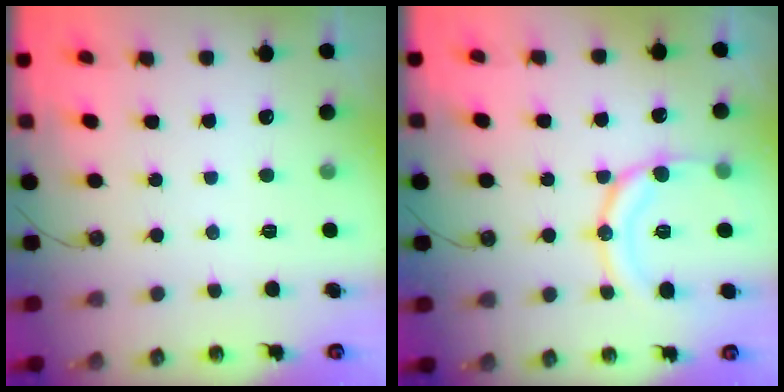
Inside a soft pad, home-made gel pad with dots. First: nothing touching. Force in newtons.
{"total": 14.7, "press": 14.5, "slide": 1.8}